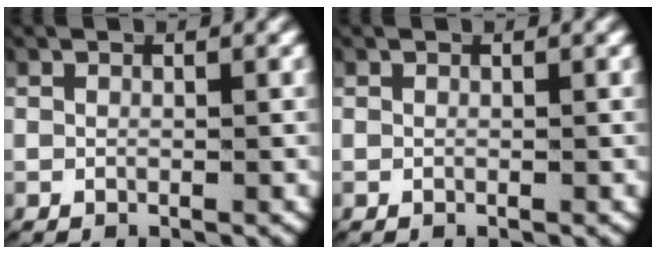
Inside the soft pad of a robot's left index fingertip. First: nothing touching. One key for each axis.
{"total": 0.0}